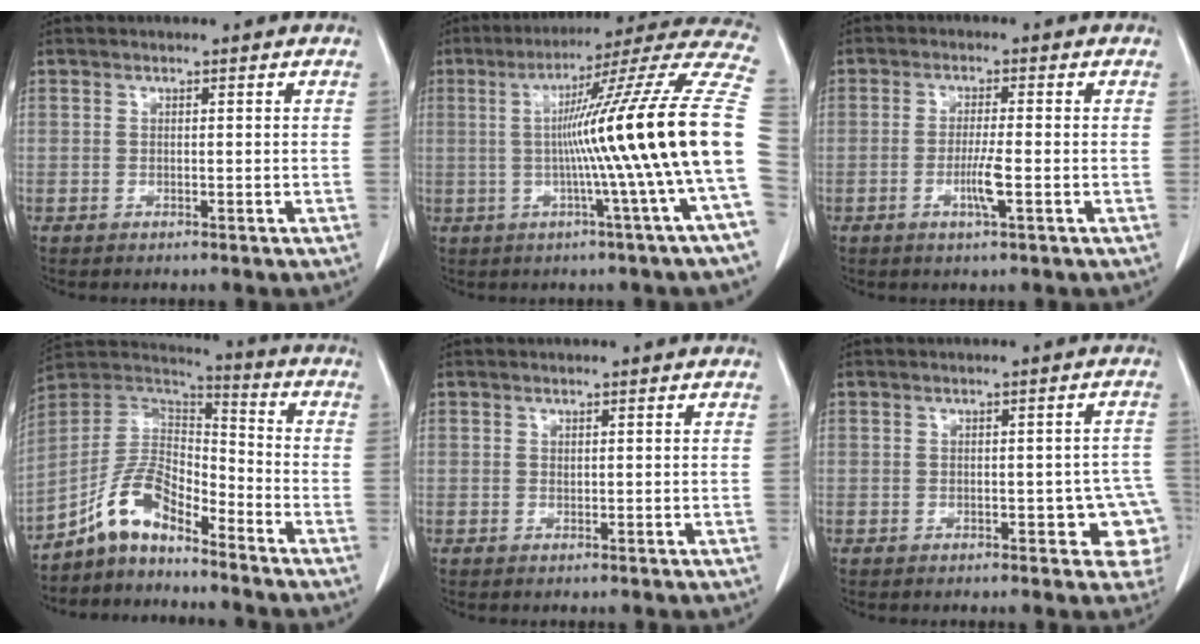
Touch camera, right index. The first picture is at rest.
{"total": 22.4, "force": [-1.6, -2.9, 22.1], "torque": [-0.247, 0.019, -0.042]}
{"total": 3.9, "force": [-1.3, -0.2, 3.7], "torque": [-0.072, -0.006, -0.025]}
{"total": 9.8, "force": [-7.3, 3.6, 5.5], "torque": [-0.116, 0.033, -0.142]}
{"total": 0.0}
{"total": 5.8, "force": [-1.7, 2.7, 4.9], "torque": [-0.029, 0.017, -0.017]}